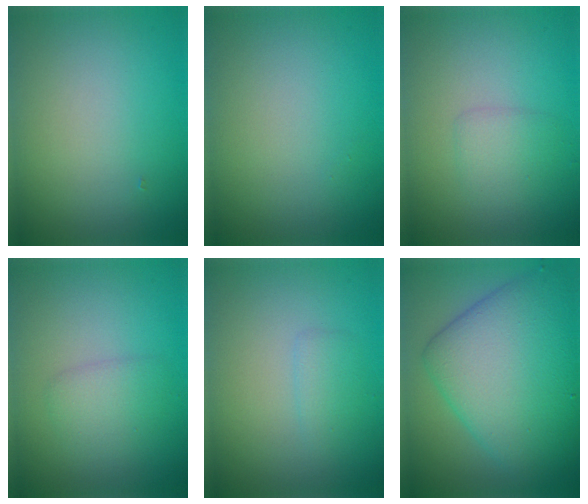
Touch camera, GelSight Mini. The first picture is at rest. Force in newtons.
{"total": 0.0}
{"total": 1.7, "press": 1.7, "slide": 0.0}
{"total": 2.1, "press": 2.1, "slide": 0.1}
{"total": 1.2, "press": 1.2, "slide": 0.0}
{"total": 10.4, "press": 10.4, "slide": 0.0}